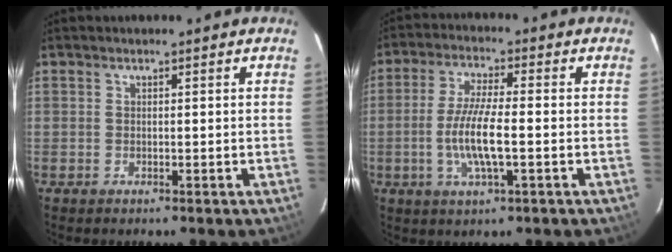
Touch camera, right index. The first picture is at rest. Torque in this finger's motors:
{"motor_torque": [0.76, -0.15, 0.41, 0.15]}